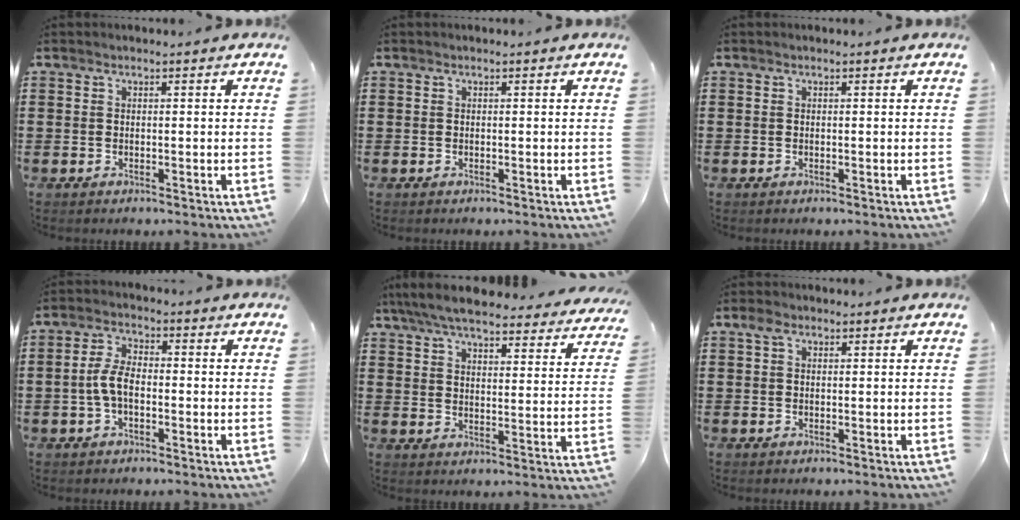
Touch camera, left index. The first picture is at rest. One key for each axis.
{"total": 0.0}
{"total": 0.0}
{"total": 5.2, "fx": -1.1, "fy": 2.5, "fz": 4.4, "tx": -0.107, "ty": 0.000, "tz": -0.029}
{"total": 7.0, "fx": 6.4, "fy": 0.7, "fz": 2.8, "tx": -0.079, "ty": -0.031, "tz": 0.114}
{"total": 1.7, "fx": 0.7, "fy": 1.1, "fz": 1.1, "tx": -0.026, "ty": 0.009, "tz": 0.012}